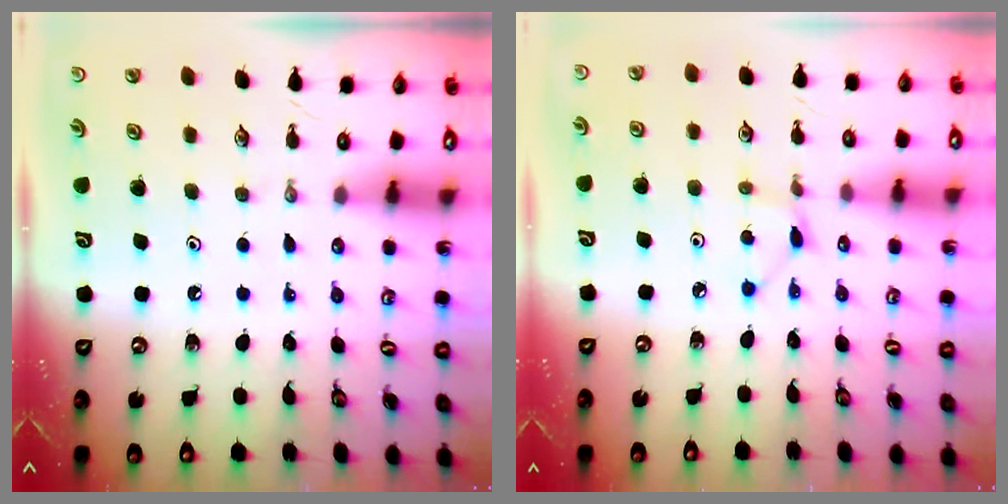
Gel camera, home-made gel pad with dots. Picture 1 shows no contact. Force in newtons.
{"total": 3.0, "press": 3.0, "slide": 0.4}